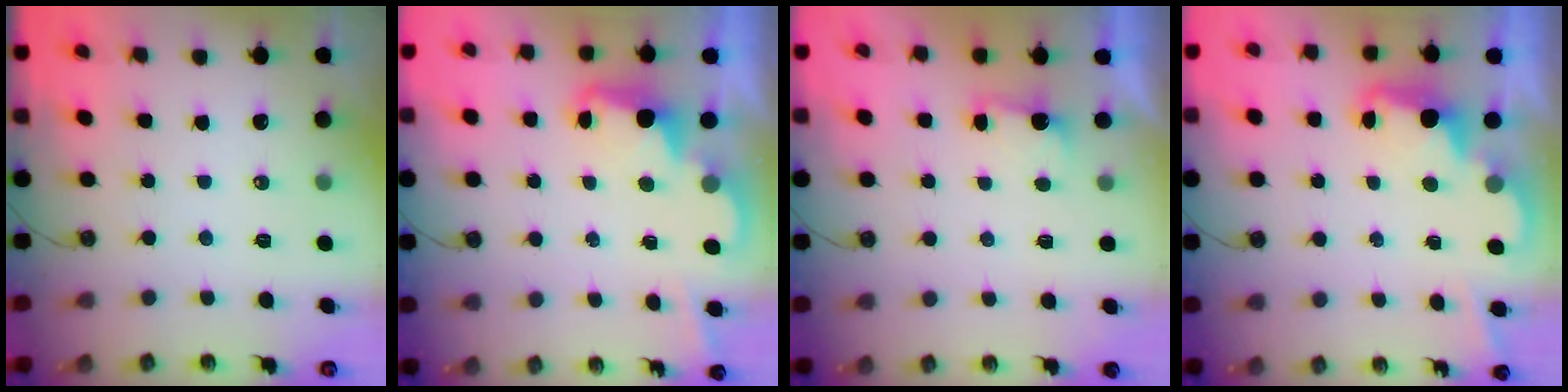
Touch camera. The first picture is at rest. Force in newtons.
{"total": 2.6, "press": 2.5, "slide": 0.6}
{"total": 2.1, "press": 1.9, "slide": 0.9}
{"total": 2.5, "press": 2.4, "slide": 0.5}